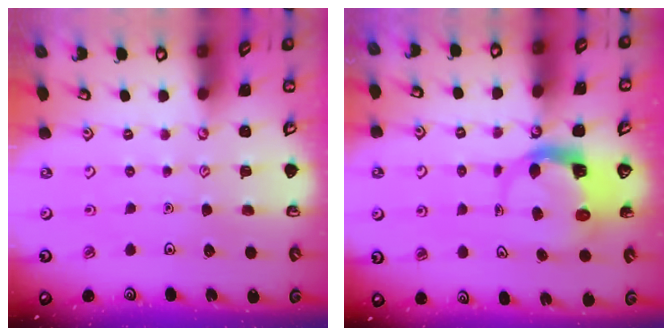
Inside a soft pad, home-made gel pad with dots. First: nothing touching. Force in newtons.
{"total": 5.1, "press": 5.0, "slide": 0.8}